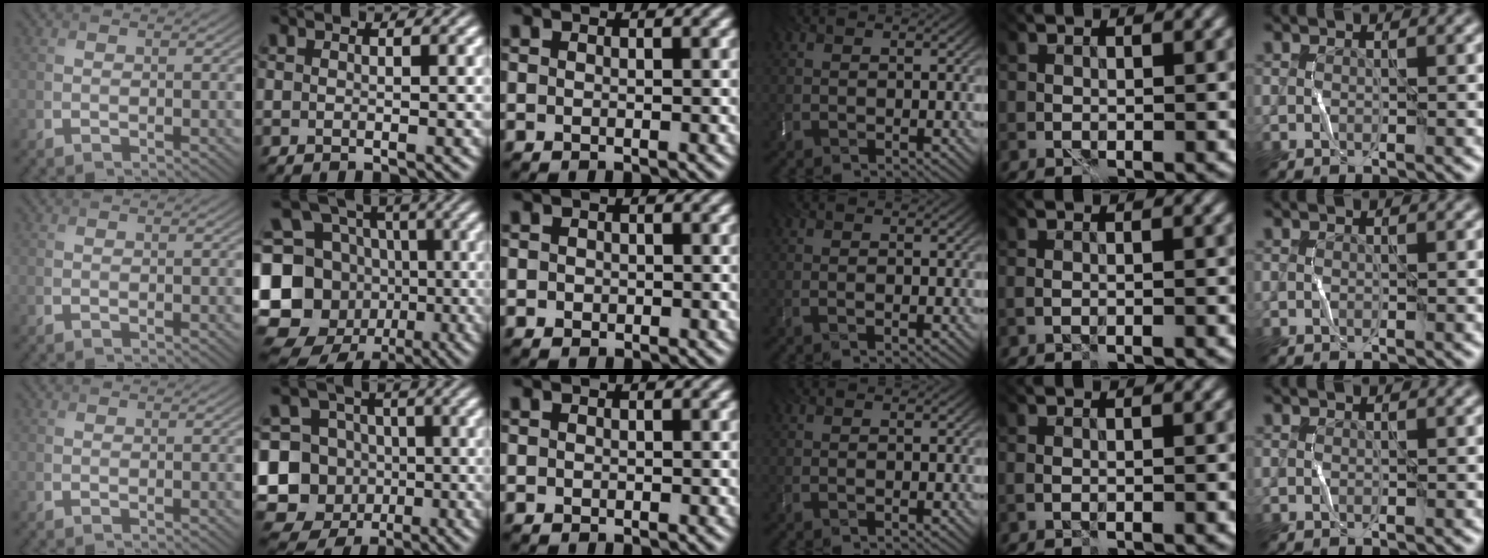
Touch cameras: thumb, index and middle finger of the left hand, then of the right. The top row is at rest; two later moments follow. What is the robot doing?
{"motion": "fold", "object": "bubble wrap"}